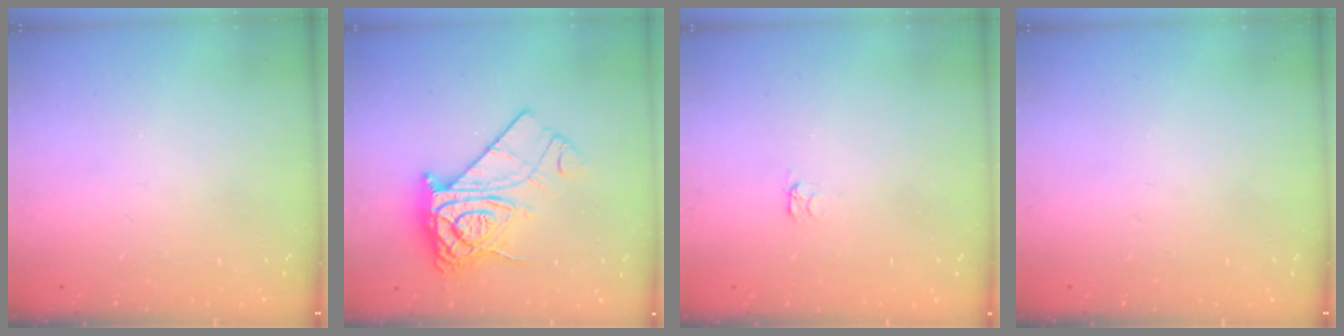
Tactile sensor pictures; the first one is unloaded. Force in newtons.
{"total": 12.9, "press": 12.8, "slide": 1.1}
{"total": 2.4, "press": 2.3, "slide": 0.4}
{"total": 0.0}